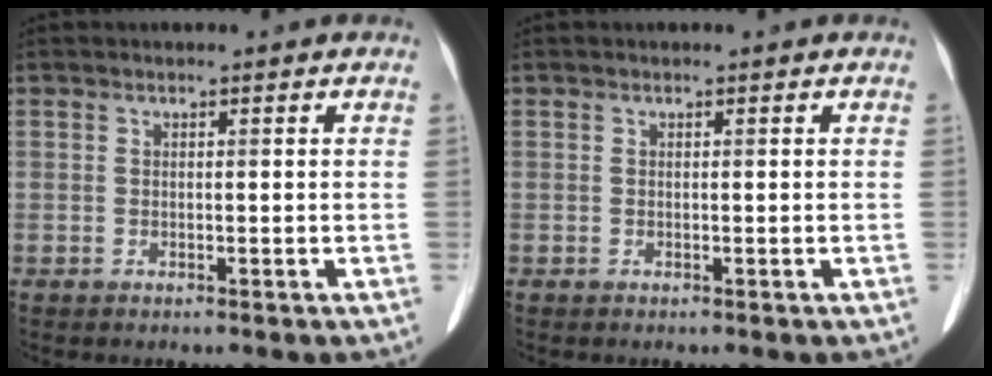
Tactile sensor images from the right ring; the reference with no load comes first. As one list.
[{"total": 0.0}]